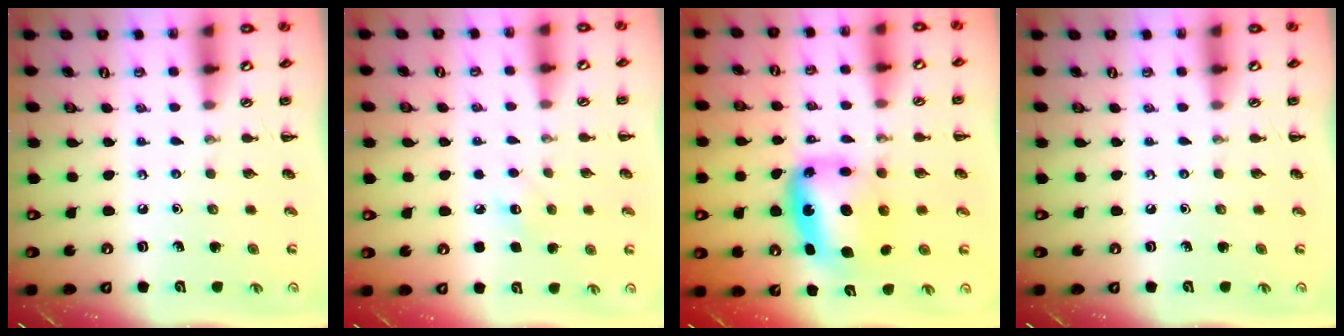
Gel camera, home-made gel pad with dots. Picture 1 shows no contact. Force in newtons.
{"total": 6.1, "press": 6.0, "slide": 1.4}
{"total": 9.3, "press": 9.0, "slide": 2.4}
{"total": 0.0}